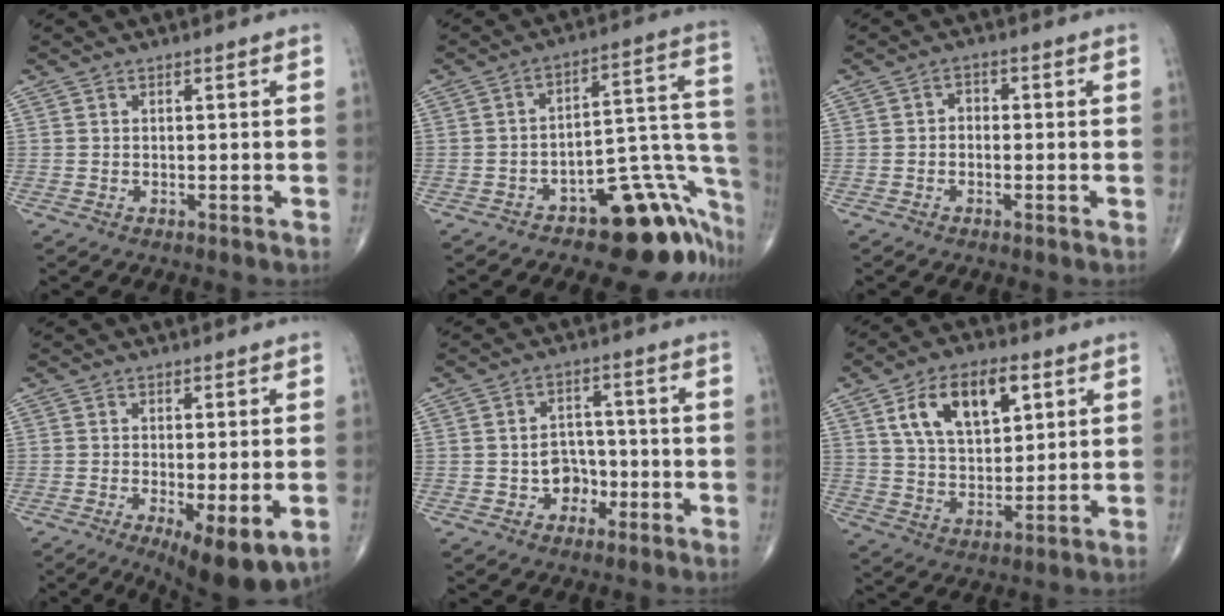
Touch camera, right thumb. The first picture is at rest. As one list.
[{"total": 19.7, "force": [-11.4, 8.8, 13.6], "torque": [-0.056, 0.129, -0.149]}, {"total": 1.8, "force": [-0.4, 1.4, 1.1], "torque": [-0.003, 0.010, -0.015]}, {"total": 10.7, "force": [-3.8, 3.4, 9.4], "torque": [-0.139, -0.022, -0.052]}, {"total": 5.9, "force": [-1.9, 4.9, 2.7], "torque": [-0.004, 0.025, -0.032]}, {"total": 14.5, "force": [5.8, 8.0, 10.6], "torque": [-0.154, -0.014, 0.107]}]